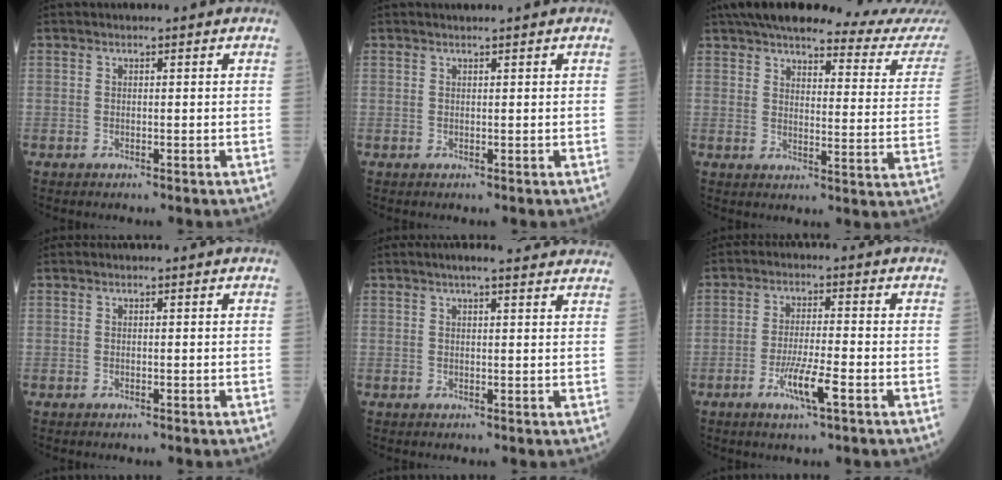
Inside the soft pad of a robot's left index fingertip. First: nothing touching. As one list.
[{"total": 0.6, "force": [0.5, -0.1, 0.2], "torque": [-0.006, 0.001, 0.013]}, {"total": 23.8, "force": [21.7, 1.8, 9.5], "torque": [-0.126, -0.049, 0.254]}, {"total": 0.0}, {"total": 9.5, "force": [8.2, 1.0, 4.6], "torque": [-0.055, 0.026, 0.088]}, {"total": 5.7, "force": [-2.7, 0.2, 5.0], "torque": [-0.099, -0.009, -0.050]}]